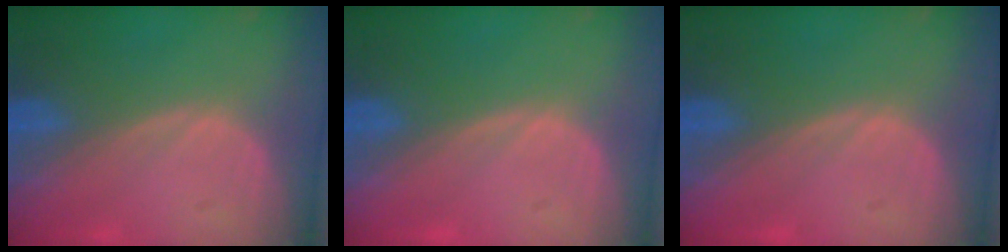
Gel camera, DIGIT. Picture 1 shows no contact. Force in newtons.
{"total": 0.0}
{"total": 0.0}